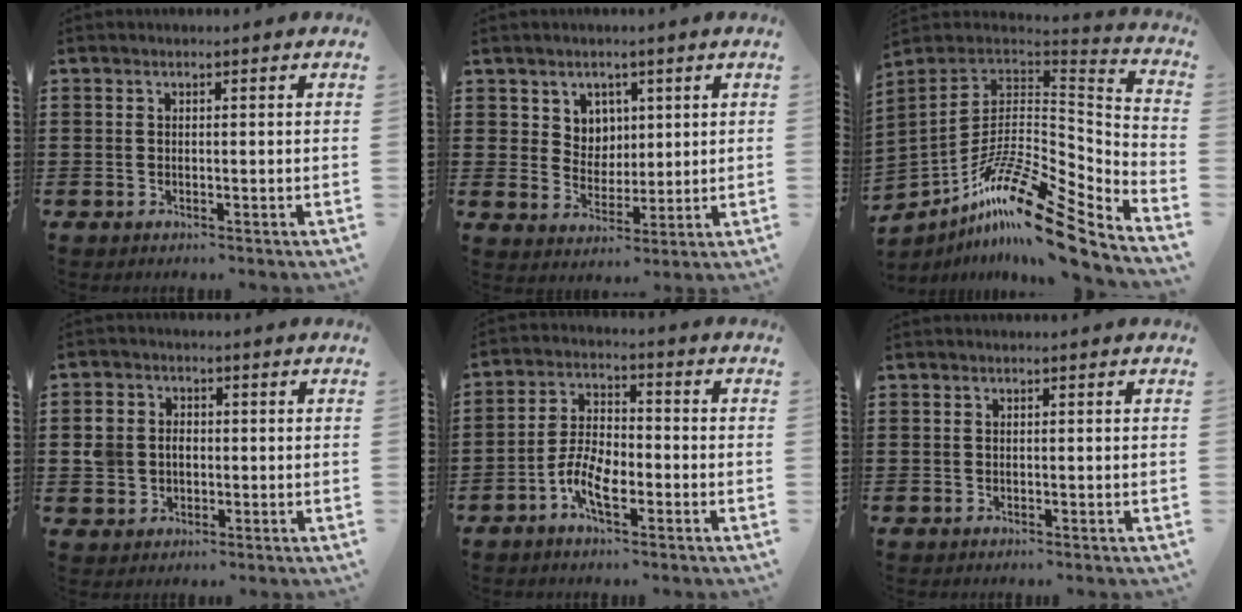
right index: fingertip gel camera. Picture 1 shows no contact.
{"total": 4.9, "force": [2.7, 4.1, 0.5], "torque": [-0.025, 0.004, 0.048]}
{"total": 17.1, "force": [-11.3, 3.9, 12.3], "torque": [-0.224, 0.018, -0.205]}
{"total": 4.1, "force": [-0.3, 3.8, 1.5], "torque": [-0.057, 0.008, -0.011]}
{"total": 6.6, "force": [-3.1, 3.0, 5.1], "torque": [-0.120, 0.000, -0.064]}
{"total": 0.0}